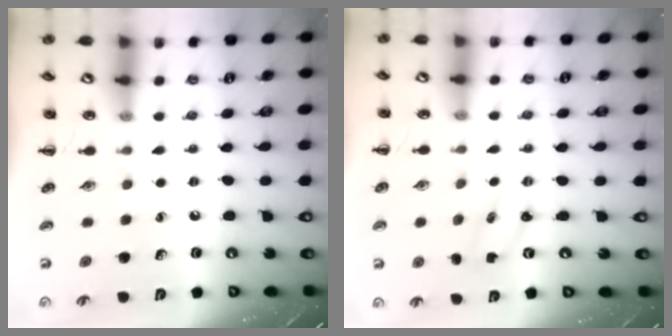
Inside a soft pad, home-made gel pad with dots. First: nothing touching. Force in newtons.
{"total": 2.7, "press": 2.6, "slide": 0.8}